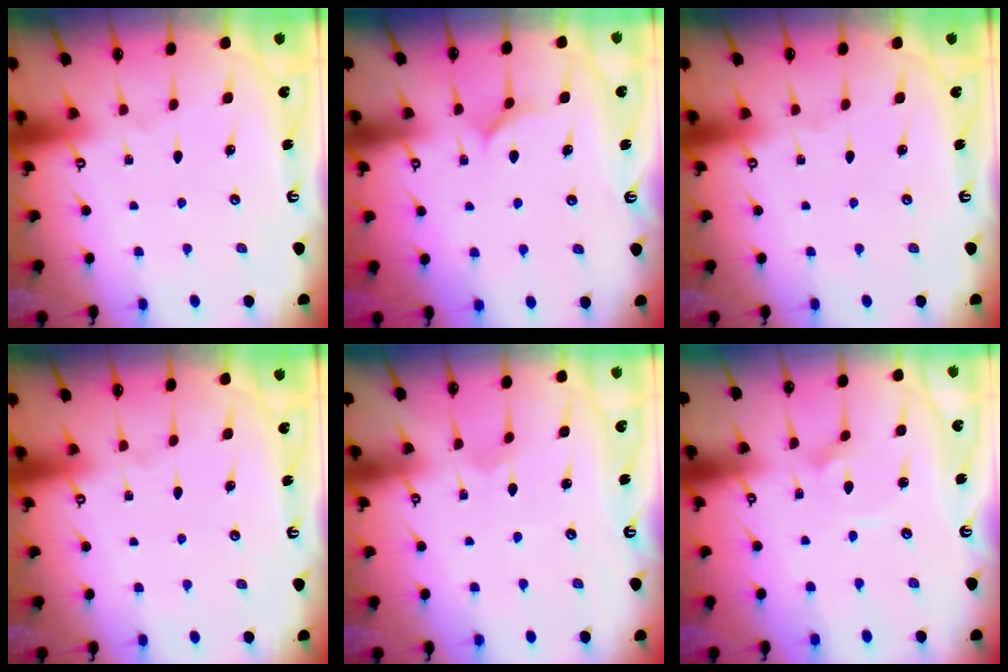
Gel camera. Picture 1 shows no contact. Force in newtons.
{"total": 5.0, "press": 5.0, "slide": 0.4}
{"total": 0.0}
{"total": 0.0}
{"total": 2.0, "press": 2.0, "slide": 0.2}
{"total": 2.6, "press": 2.6, "slide": 0.3}